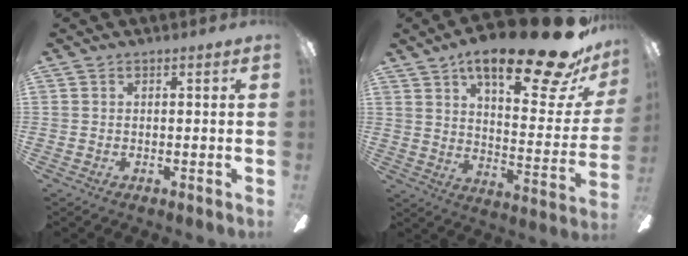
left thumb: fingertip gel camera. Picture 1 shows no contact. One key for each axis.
{"total": 24.6, "fx": 16.5, "fy": 6.8, "fz": 17.0, "tx": -0.245, "ty": -0.102, "tz": 0.259}